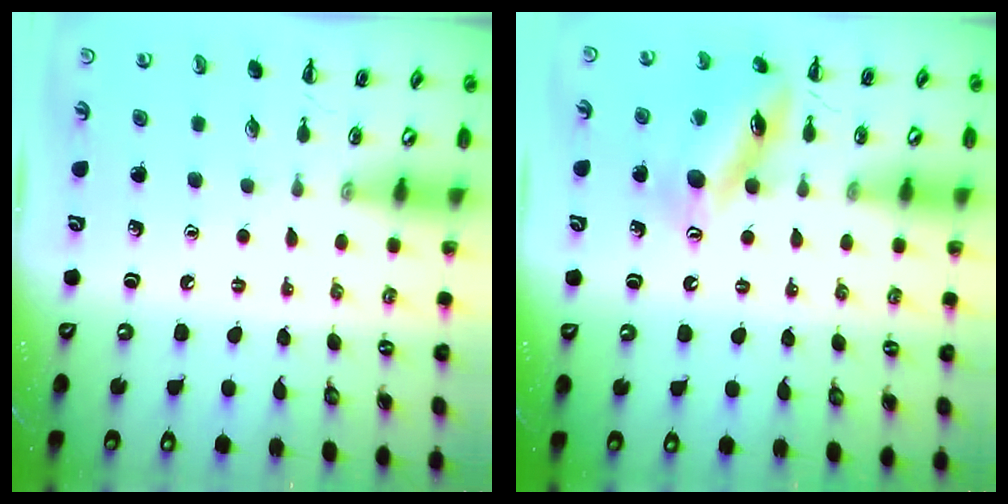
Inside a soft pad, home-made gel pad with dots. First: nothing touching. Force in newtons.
{"total": 14.0, "press": 13.9, "slide": 1.5}